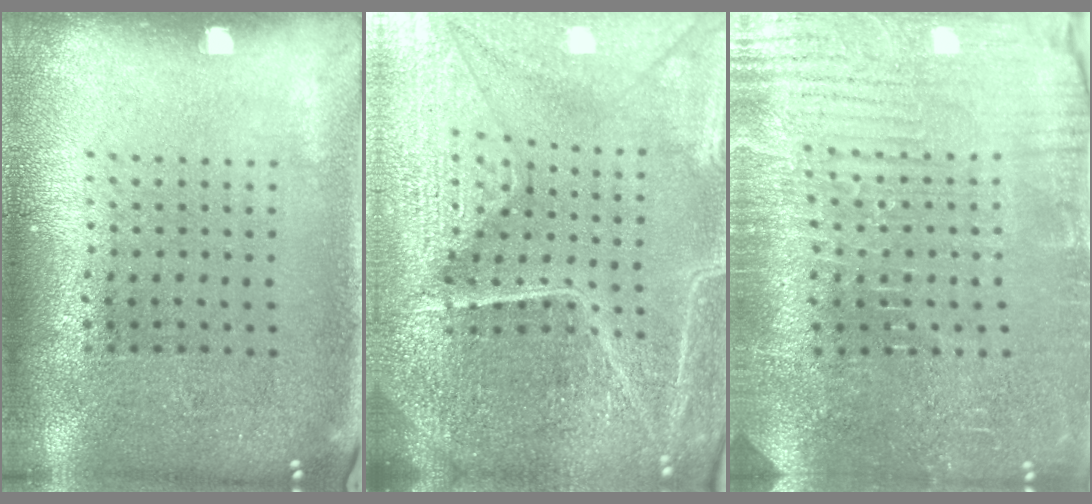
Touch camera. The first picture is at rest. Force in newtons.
{"total": 5.9, "press": 5.4, "slide": 2.4}
{"total": 4.0, "press": 3.9, "slide": 1.0}